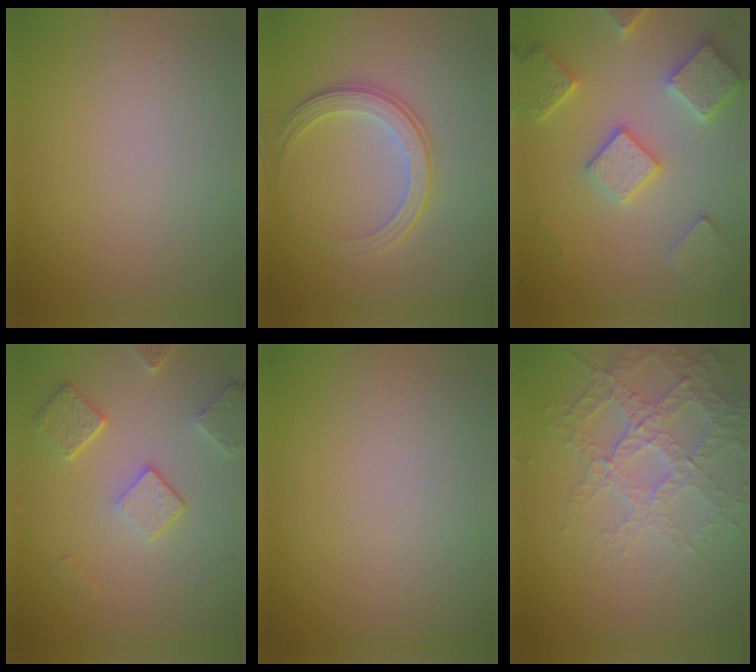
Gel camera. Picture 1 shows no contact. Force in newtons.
{"total": 3.2, "press": 2.8, "slide": 1.6}
{"total": 5.6, "press": 5.5, "slide": 1.1}
{"total": 3.6, "press": 3.0, "slide": 1.9}
{"total": 0.0}
{"total": 3.7, "press": 3.6, "slide": 0.9}